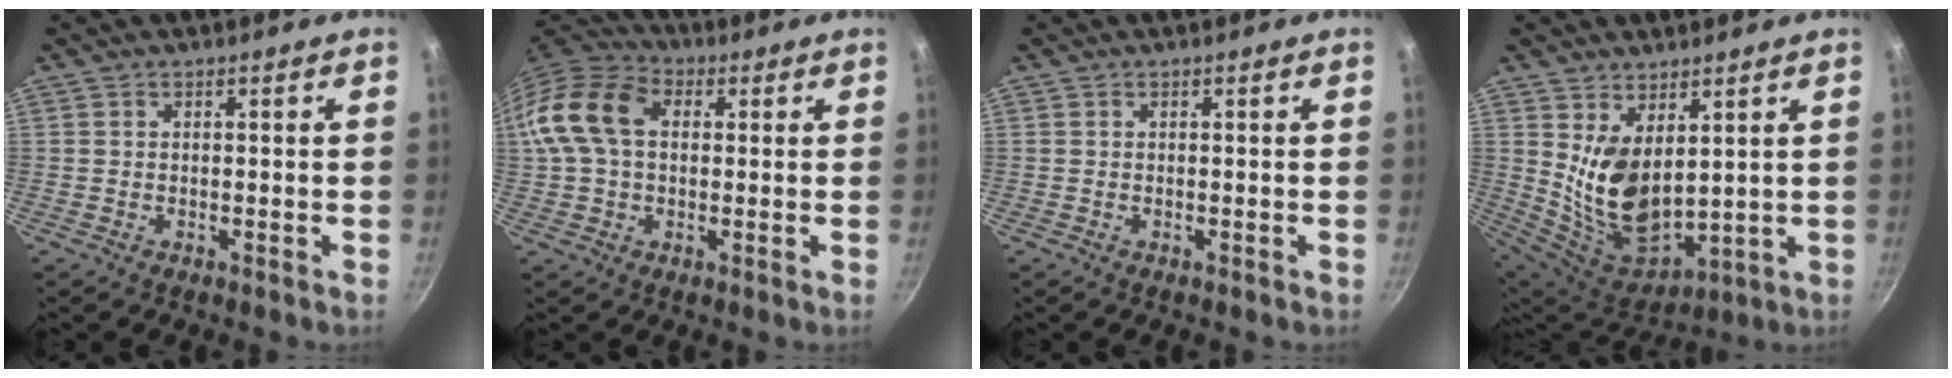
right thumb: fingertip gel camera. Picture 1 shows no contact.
{"total": 13.4, "force": [2.0, 9.4, 9.4], "torque": [-0.162, 0.025, 0.020]}
{"total": 0.0}
{"total": 12.3, "force": [3.8, 7.1, 9.3], "torque": [-0.148, -0.053, 0.095]}